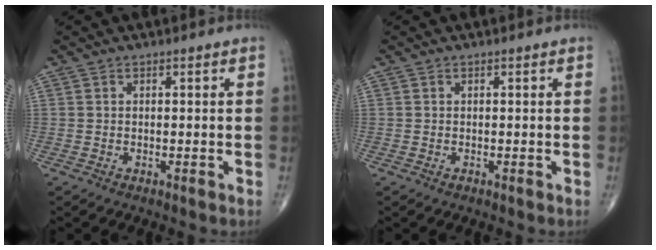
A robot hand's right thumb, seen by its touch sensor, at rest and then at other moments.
{"total": 0.0}